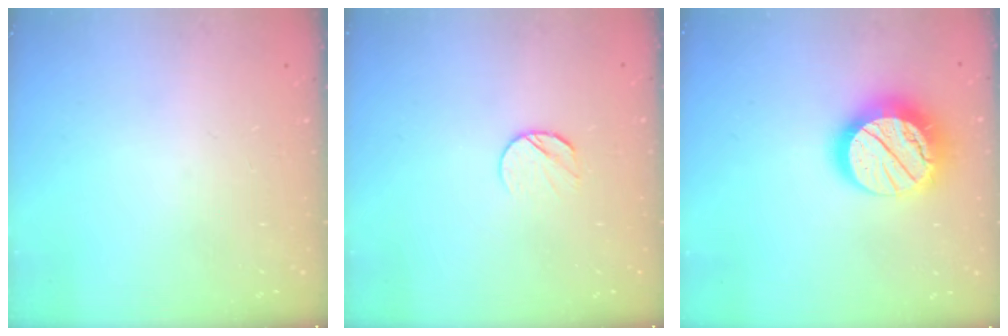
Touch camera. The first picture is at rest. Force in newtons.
{"total": 5.4, "press": 5.4, "slide": 0.7}
{"total": 17.9, "press": 17.9, "slide": 1.3}